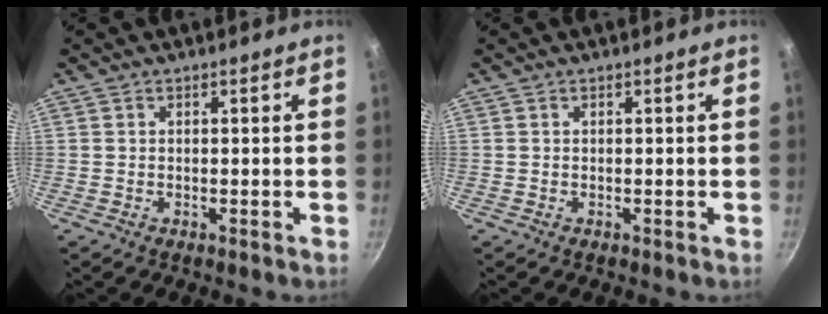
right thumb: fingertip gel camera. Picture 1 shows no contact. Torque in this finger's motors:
{"motor_torque": [0.10, -0.09, -0.33, 0.24, 0.05]}